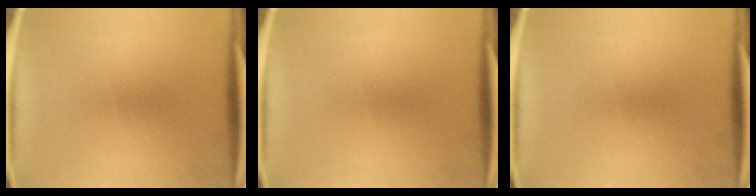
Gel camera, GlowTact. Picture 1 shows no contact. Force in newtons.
{"total": 0.0}
{"total": 0.0}